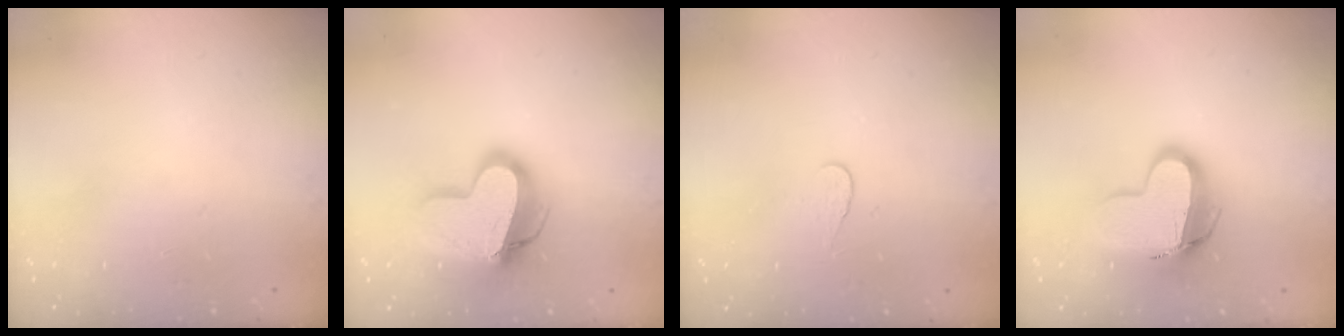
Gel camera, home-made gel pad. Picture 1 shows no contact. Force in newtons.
{"total": 16.8, "press": 16.7, "slide": 1.8}
{"total": 3.9, "press": 3.9, "slide": 0.4}
{"total": 14.1, "press": 14.1, "slide": 1.1}